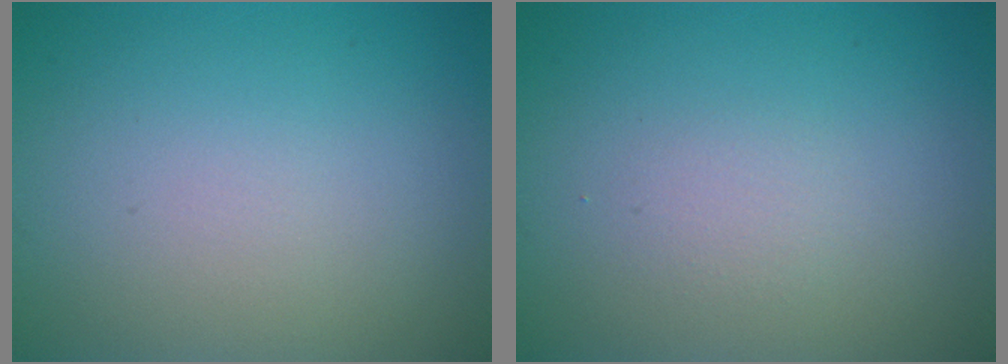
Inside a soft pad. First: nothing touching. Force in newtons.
{"total": 1.0, "press": 1.0, "slide": 0.0}